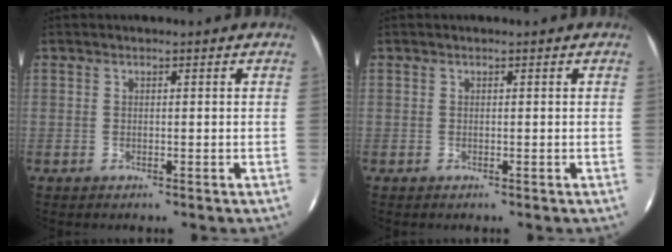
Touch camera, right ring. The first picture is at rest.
{"total": 0.0}